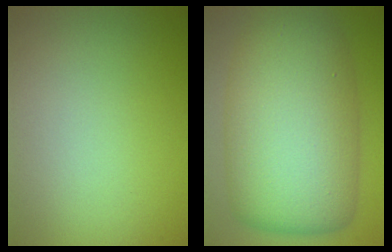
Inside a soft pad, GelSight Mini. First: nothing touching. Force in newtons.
{"total": 12.8, "press": 12.8, "slide": 0.0}